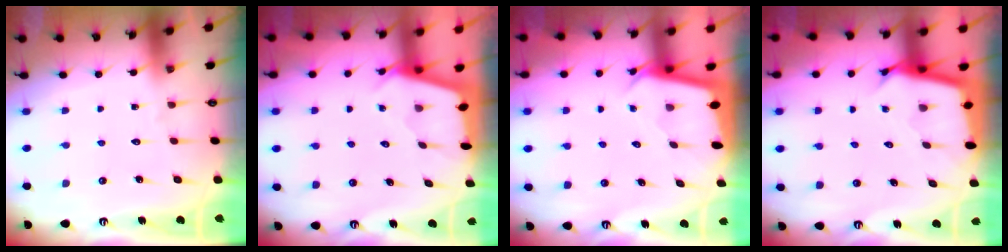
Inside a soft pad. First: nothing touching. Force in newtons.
{"total": 2.6, "press": 2.5, "slide": 0.3}
{"total": 2.3, "press": 2.3, "slide": 0.1}
{"total": 3.1, "press": 3.1, "slide": 0.1}